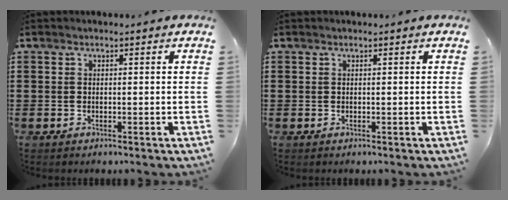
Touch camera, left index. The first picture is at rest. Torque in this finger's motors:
{"motor_torque": [0.04, 0.04, -0.02, -0.03]}